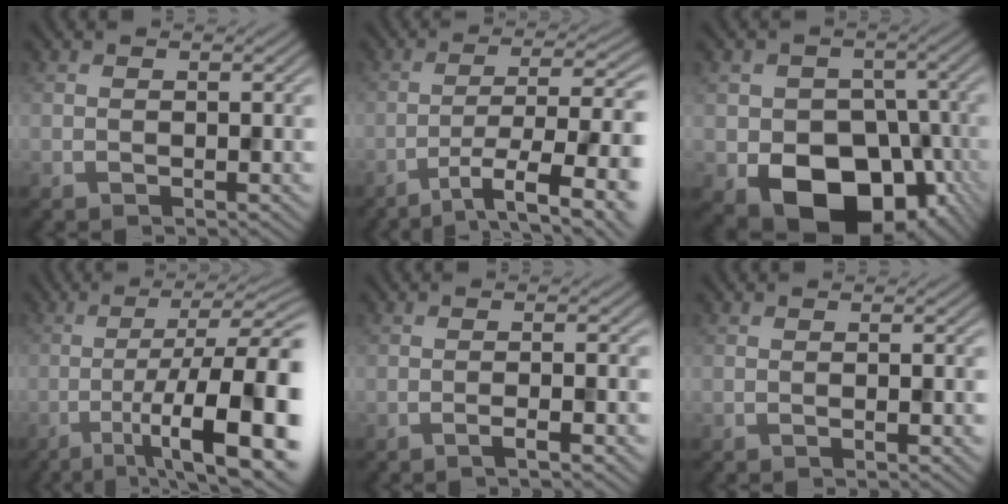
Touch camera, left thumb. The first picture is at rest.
{"total": 11.0, "force": [-5.5, 2.5, 9.2], "torque": [-0.157, -0.009, -0.079]}
{"total": 12.6, "force": [-5.1, 9.5, 6.5], "torque": [-0.097, -0.028, -0.091]}
{"total": 15.6, "force": [-5.7, 4.0, 14.0], "torque": [-0.215, -0.005, -0.084]}
{"total": 2.5, "force": [-1.3, 0.1, 2.2], "torque": [-0.033, 0.006, -0.030]}
{"total": 0.9, "force": [-0.4, -0.2, 0.8], "torque": [-0.016, -0.001, -0.008]}